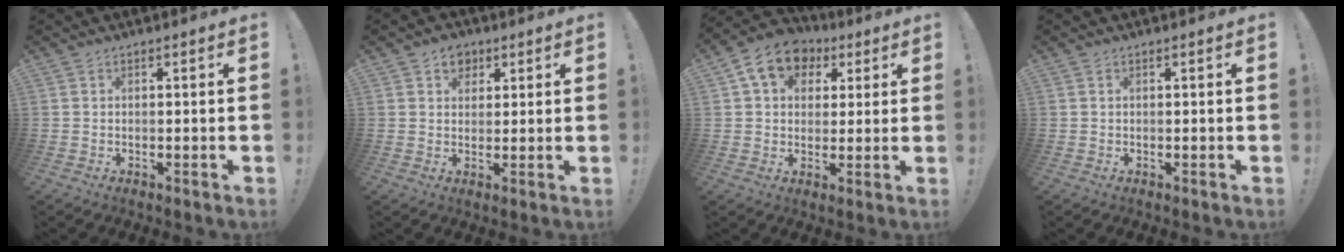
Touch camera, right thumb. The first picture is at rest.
{"total": 5.2, "force": [2.5, 4.3, 1.4], "torque": [-0.013, -0.009, 0.046]}
{"total": 11.9, "force": [4.7, 9.2, 5.9], "torque": [-0.086, -0.010, 0.092]}
{"total": 0.0}